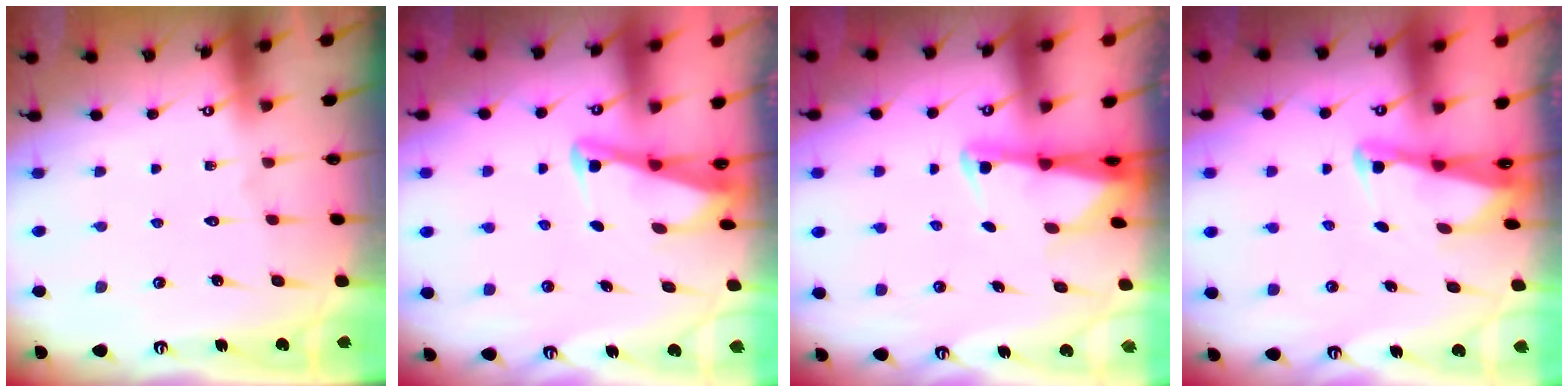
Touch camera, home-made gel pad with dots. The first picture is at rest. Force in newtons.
{"total": 2.7, "press": 2.7, "slide": 0.3}
{"total": 2.6, "press": 2.6, "slide": 0.5}
{"total": 2.6, "press": 2.6, "slide": 0.2}